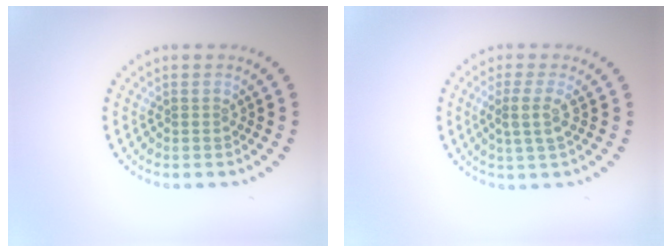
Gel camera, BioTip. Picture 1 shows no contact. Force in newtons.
{"total": 2.2, "press": 1.9, "slide": 1.1}